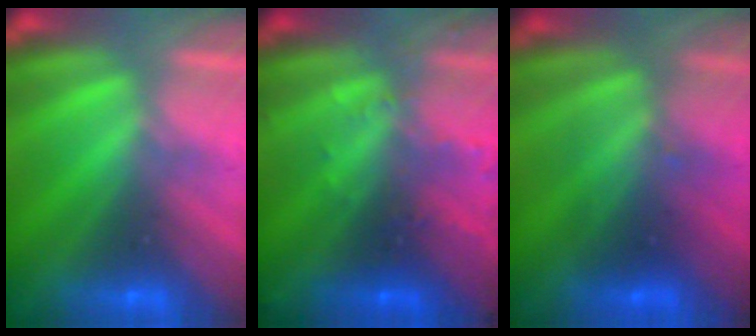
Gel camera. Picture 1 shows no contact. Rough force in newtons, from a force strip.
{"total": 2.9}
{"total": 2.4}